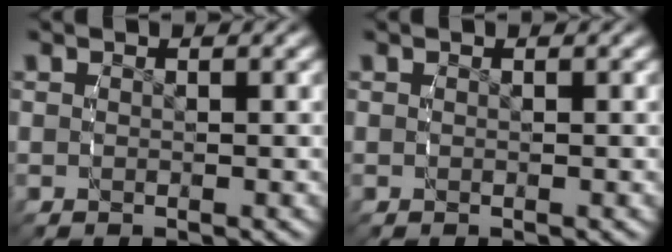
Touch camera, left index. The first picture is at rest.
{"total": 0.0}